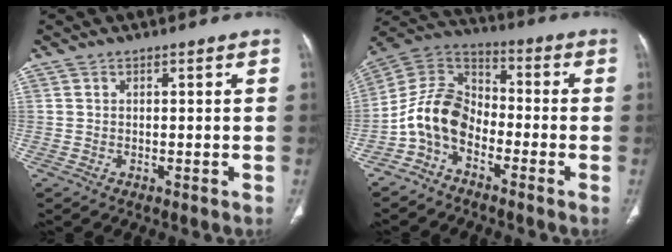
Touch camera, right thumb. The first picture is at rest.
{"total": 10.9, "force": [-4.4, 7.3, 6.8], "torque": [-0.124, 0.063, -0.101]}